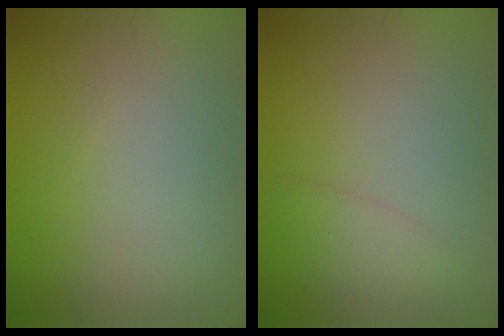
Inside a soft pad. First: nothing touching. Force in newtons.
{"total": 1.5, "press": 1.5, "slide": 0.2}